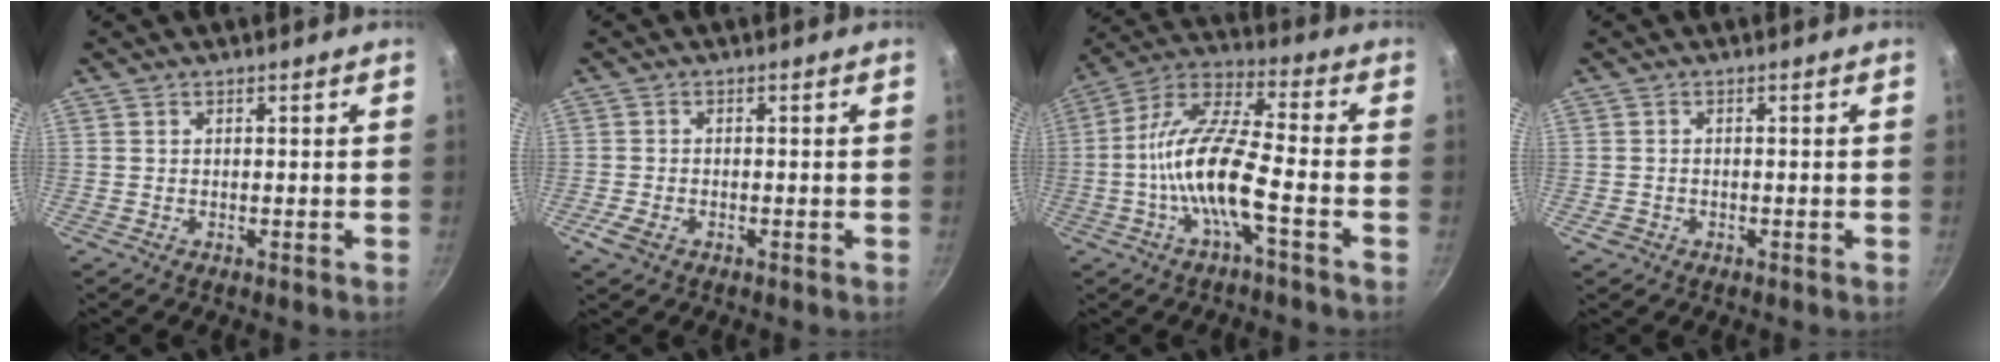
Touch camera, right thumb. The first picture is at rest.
{"total": 3.1, "force": [-1.5, 1.8, 2.0], "torque": [-0.048, 0.004, -0.029]}
{"total": 14.1, "force": [-3.9, 3.7, 13.1], "torque": [-0.255, 0.042, -0.091]}
{"total": 1.7, "force": [-0.8, 1.4, 0.7], "torque": [-0.016, 0.004, -0.010]}